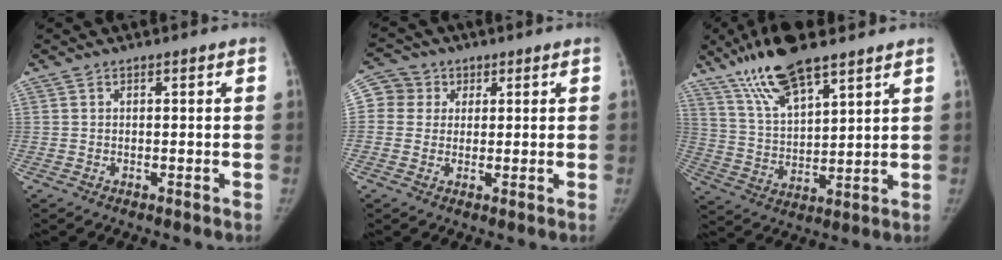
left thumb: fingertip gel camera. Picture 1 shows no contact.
{"total": 6.5, "force": [1.8, 6.2, 0.8], "torque": [0.005, 0.013, 0.029]}
{"total": 14.4, "force": [10.4, 3.9, 9.2], "torque": [-0.165, -0.038, 0.205]}